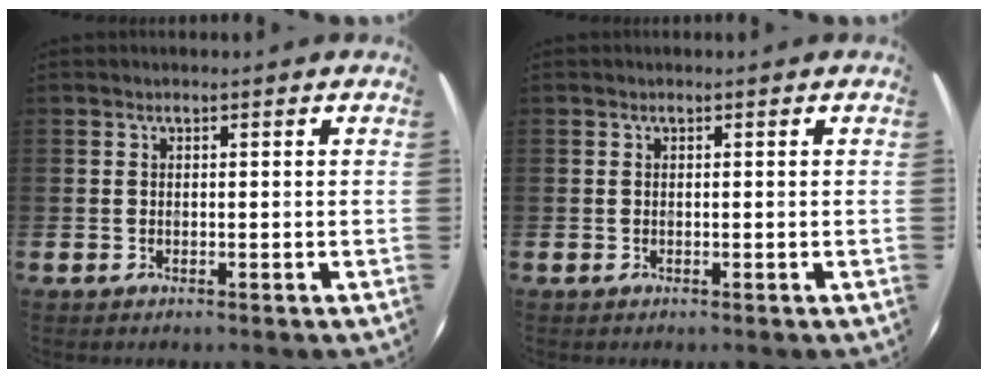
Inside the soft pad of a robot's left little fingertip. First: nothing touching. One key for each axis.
{"total": 0.0}